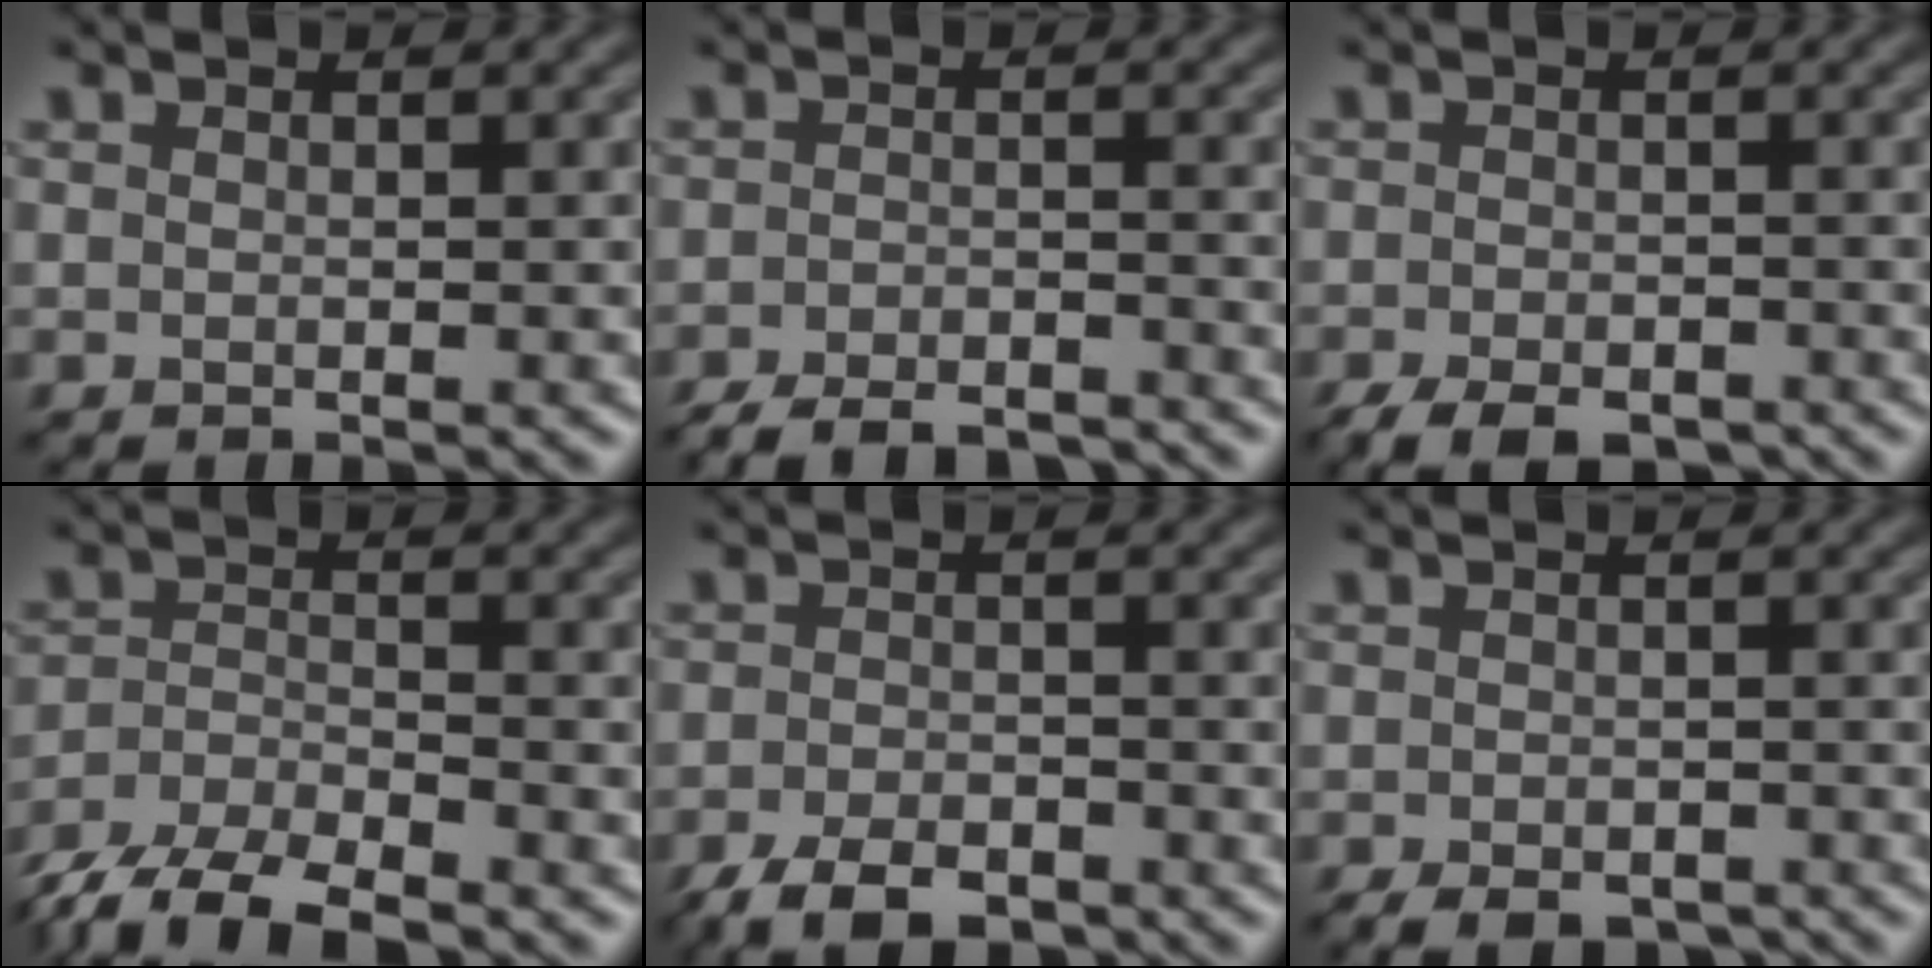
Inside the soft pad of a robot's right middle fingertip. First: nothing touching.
{"total": 6.0, "force": [-5.2, 1.7, 2.6], "torque": [-0.038, -0.011, -0.086]}
{"total": 4.9, "force": [-3.7, 2.0, 2.5], "torque": [-0.035, -0.009, -0.064]}
{"total": 6.8, "force": [-5.5, 2.1, 3.4], "torque": [-0.064, -0.010, -0.106]}
{"total": 5.3, "force": [-3.9, 2.3, 2.8], "torque": [-0.043, -0.003, -0.074]}
{"total": 4.0, "force": [-3.1, 1.5, 1.9], "torque": [-0.026, -0.008, -0.047]}